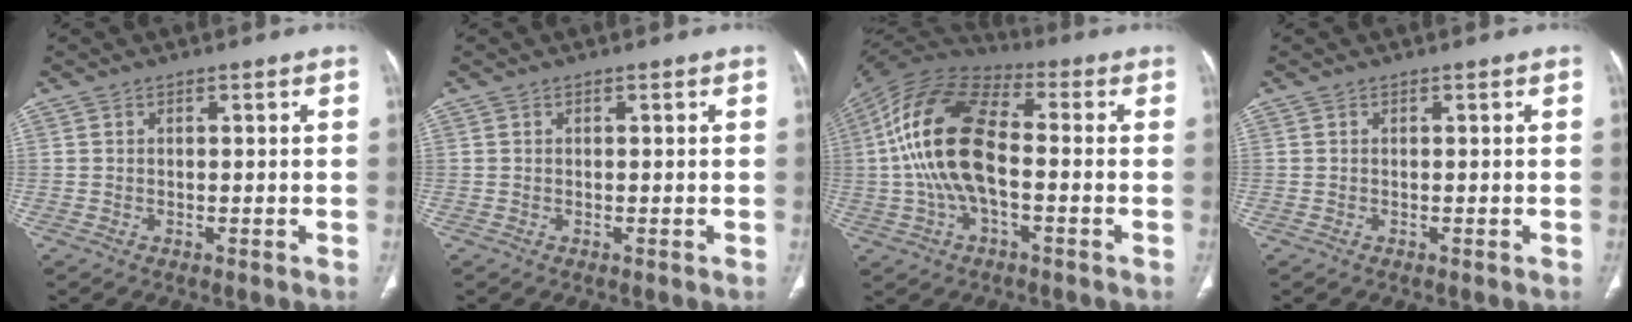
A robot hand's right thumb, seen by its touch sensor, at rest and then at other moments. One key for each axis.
{"total": 0.0}
{"total": 17.7, "fx": -0.8, "fy": 8.9, "fz": 15.3, "tx": -0.305, "ty": 0.033, "tz": -0.021}
{"total": 0.0}